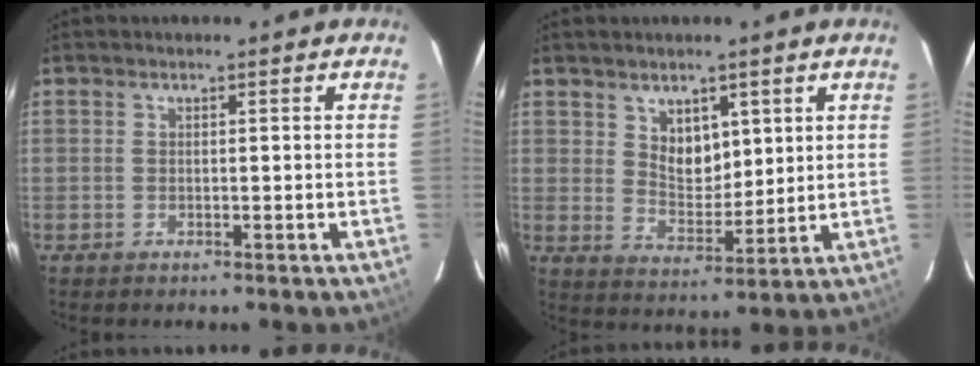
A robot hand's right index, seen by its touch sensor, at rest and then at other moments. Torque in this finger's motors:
{"motor_torque": [0.20, 0.10, 0.09, 0.04]}